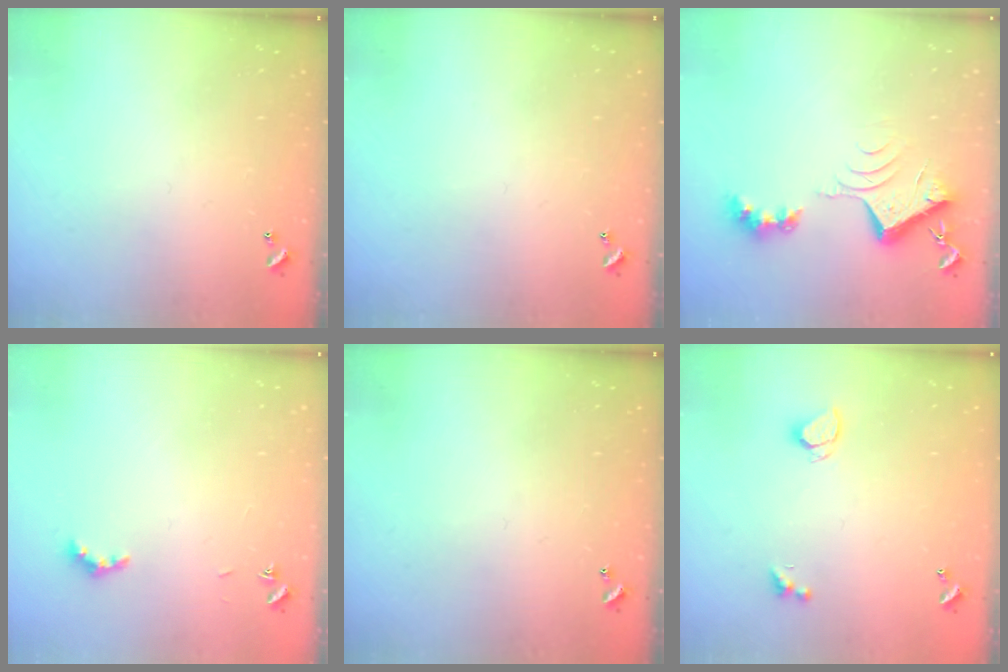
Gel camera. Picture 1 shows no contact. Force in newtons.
{"total": 0.0}
{"total": 8.0, "press": 8.0, "slide": 0.9}
{"total": 3.5, "press": 3.4, "slide": 1.0}
{"total": 0.0}
{"total": 2.4, "press": 2.3, "slide": 0.6}